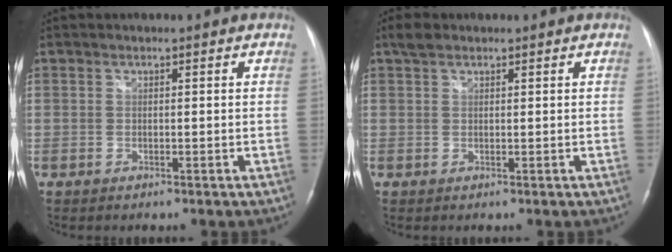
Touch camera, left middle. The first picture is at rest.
{"total": 1.9, "force": [1.5, 0.8, 0.9], "torque": [-0.023, 0.011, 0.028]}